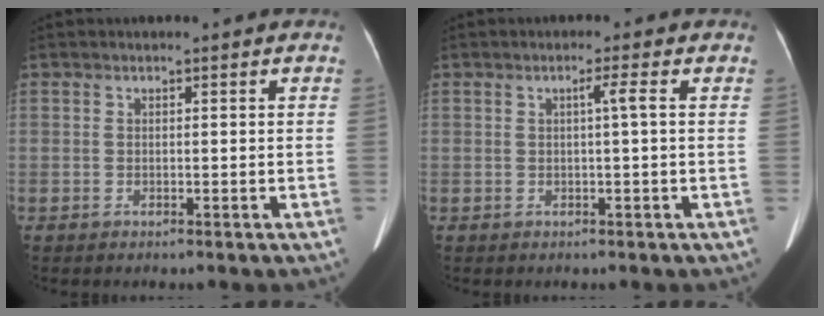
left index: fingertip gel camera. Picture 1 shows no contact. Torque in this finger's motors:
{"motor_torque": [0.18, -0.27, 0.02, 0.00]}